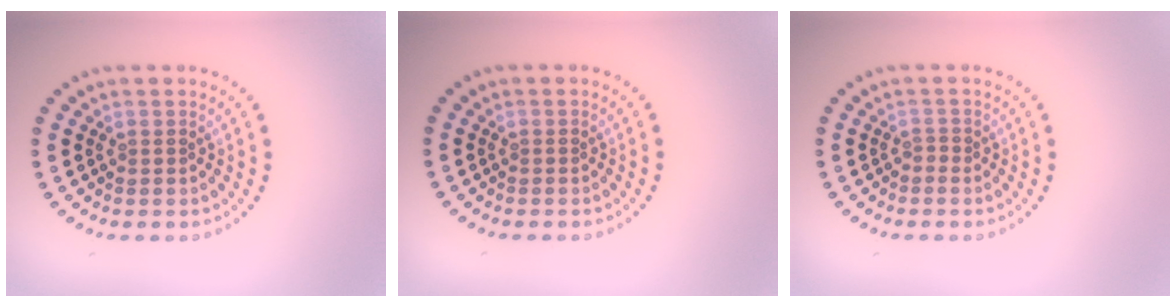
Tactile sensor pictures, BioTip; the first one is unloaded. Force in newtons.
{"total": 0.0}
{"total": 0.5, "press": 0.3, "slide": 0.4}